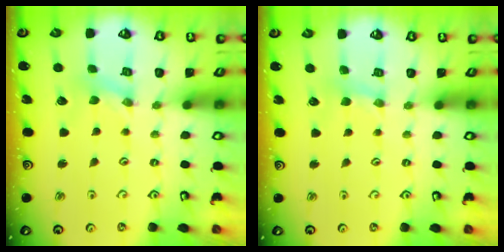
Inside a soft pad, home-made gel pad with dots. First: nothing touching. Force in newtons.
{"total": 2.7, "press": 2.7, "slide": 0.3}